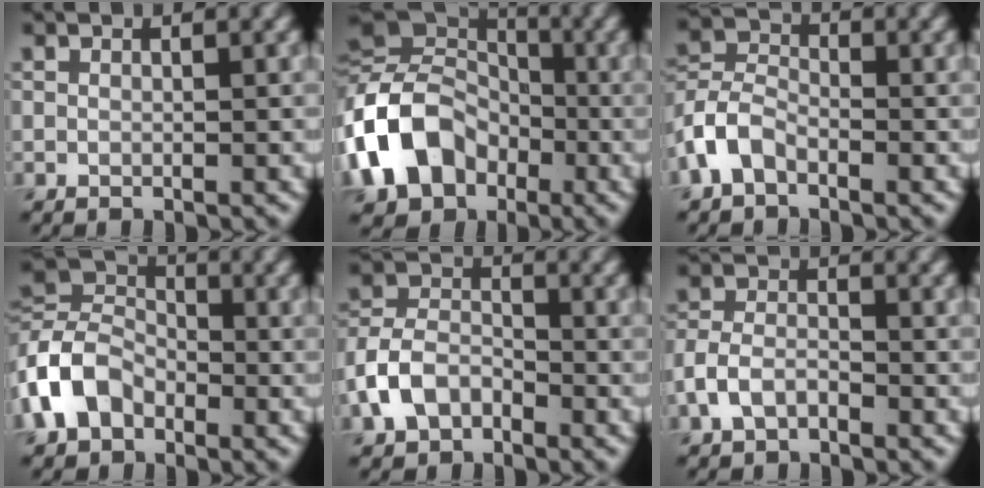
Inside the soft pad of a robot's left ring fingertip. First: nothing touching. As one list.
[{"total": 10.9, "force": [-3.7, 8.5, 5.9], "torque": [-0.125, -0.011, -0.083]}, {"total": 3.9, "force": [-2.2, 2.3, 2.2], "torque": [-0.048, 0.007, -0.055]}, {"total": 6.3, "force": [-2.6, 4.6, 3.5], "torque": [-0.076, 0.009, -0.072]}, {"total": 4.5, "force": [-2.4, 3.0, 2.4], "torque": [-0.053, 0.006, -0.055]}, {"total": 2.7, "force": [-1.6, 1.5, 1.6], "torque": [-0.034, 0.008, -0.038]}]